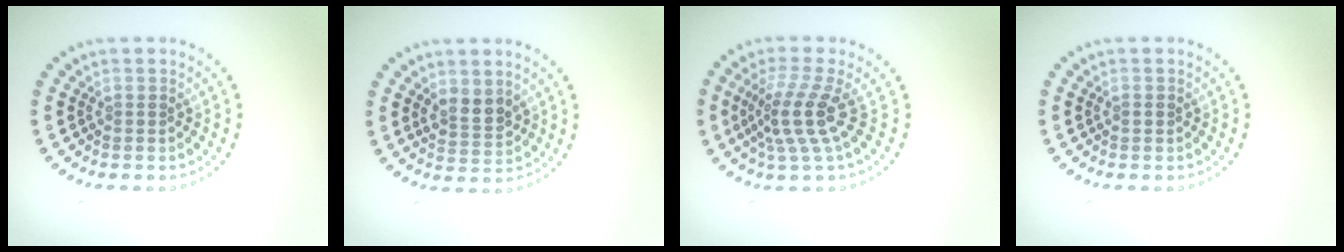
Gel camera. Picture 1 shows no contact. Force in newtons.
{"total": 2.5, "press": 2.3, "slide": 1.0}
{"total": 3.9, "press": 2.8, "slide": 2.7}
{"total": 0.6, "press": 0.6, "slide": 0.1}